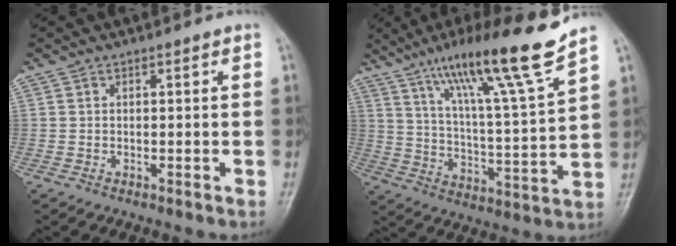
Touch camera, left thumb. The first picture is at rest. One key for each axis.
{"total": 18.2, "fx": 13.0, "fy": 0.5, "fz": 12.8, "tx": -0.195, "ty": -0.065, "tz": 0.218}